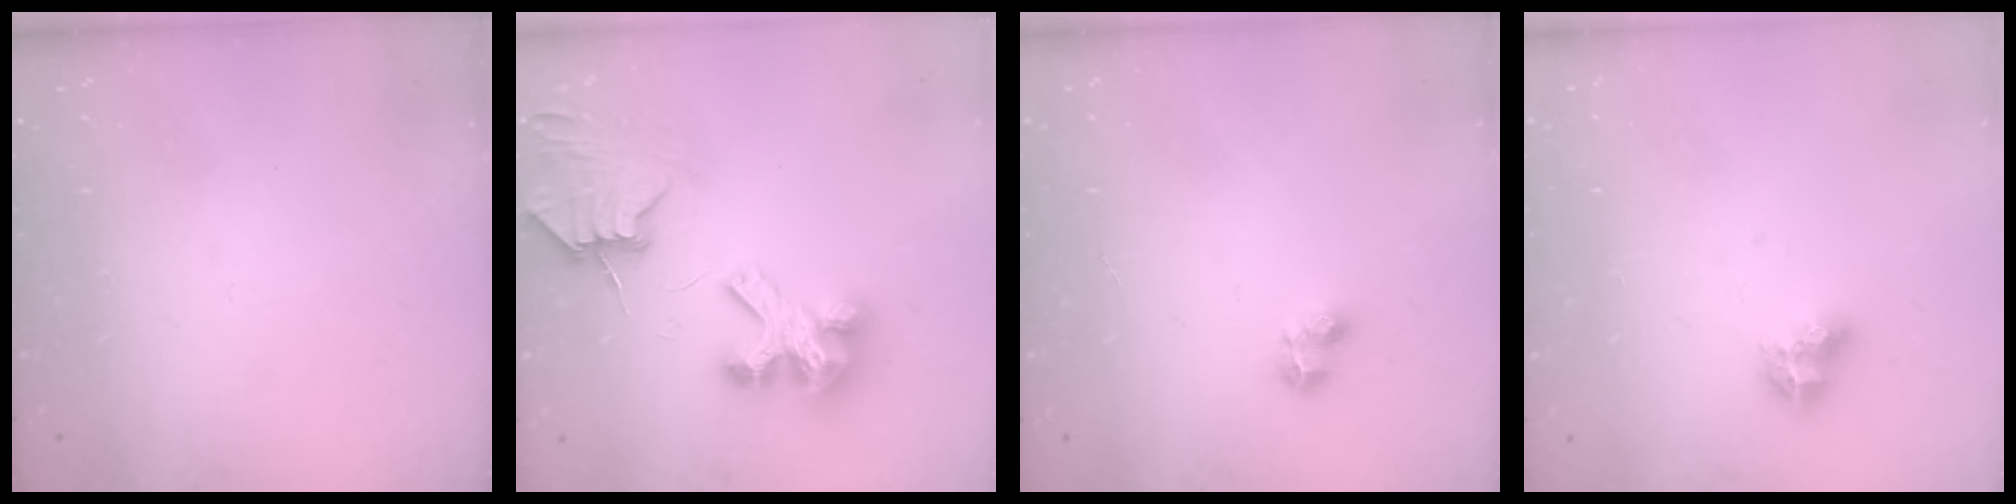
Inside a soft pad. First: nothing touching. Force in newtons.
{"total": 6.3, "press": 6.3, "slide": 0.8}
{"total": 3.8, "press": 3.8, "slide": 0.7}
{"total": 7.1, "press": 7.1, "slide": 0.7}